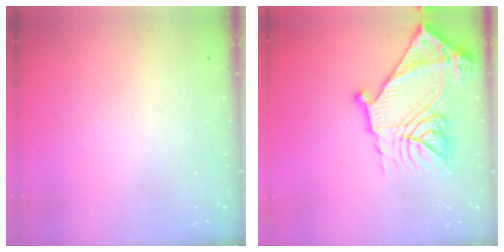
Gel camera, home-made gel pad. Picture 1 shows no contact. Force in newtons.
{"total": 23.5, "press": 23.4, "slide": 1.6}